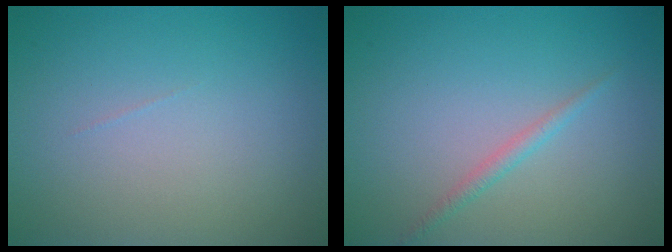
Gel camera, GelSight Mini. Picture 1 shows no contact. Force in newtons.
{"total": 1.1, "press": 1.1, "slide": 0.0}